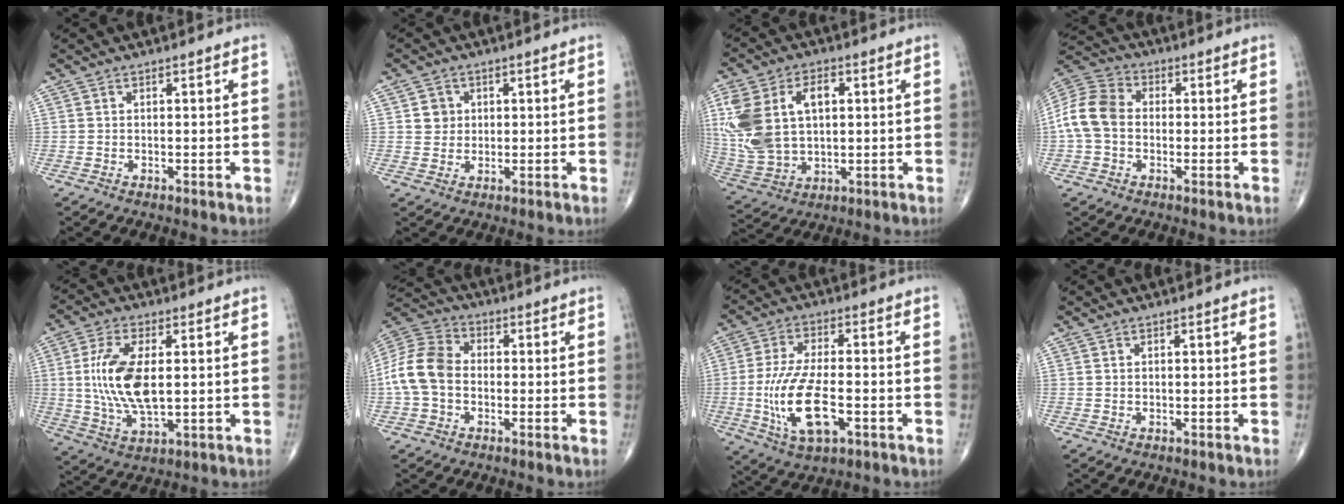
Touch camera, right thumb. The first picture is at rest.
{"total": 3.3, "force": [0.8, 3.1, 0.9], "torque": [0.005, 0.001, 0.009]}
{"total": 18.2, "force": [3.3, 11.6, 13.7], "torque": [-0.295, 0.009, 0.072]}
{"total": 10.1, "force": [-0.8, 7.7, 6.4], "torque": [-0.126, 0.030, -0.027]}
{"total": 13.1, "force": [1.1, 6.1, 11.6], "torque": [-0.237, -0.009, 0.026]}
{"total": 11.1, "force": [-1.4, 8.2, 7.3], "torque": [-0.146, 0.032, -0.039]}
{"total": 13.8, "force": [-3.2, 6.1, 12.0], "torque": [-0.242, 0.007, -0.052]}
{"total": 0.0}